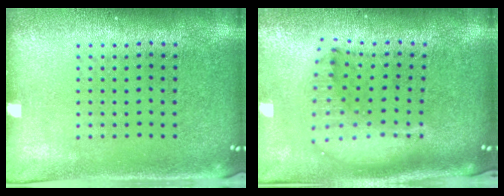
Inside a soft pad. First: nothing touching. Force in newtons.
{"total": 2.1, "press": 1.7, "slide": 1.3}